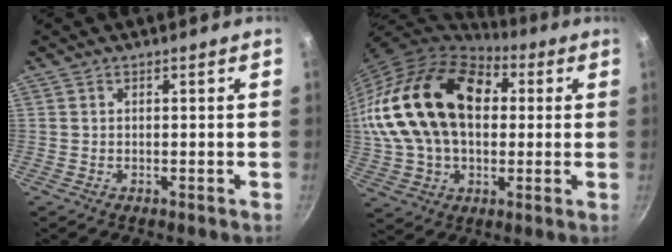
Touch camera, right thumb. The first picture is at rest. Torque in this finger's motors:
{"motor_torque": [0.24, 4.77, 2.65, -0.12, 0.64]}